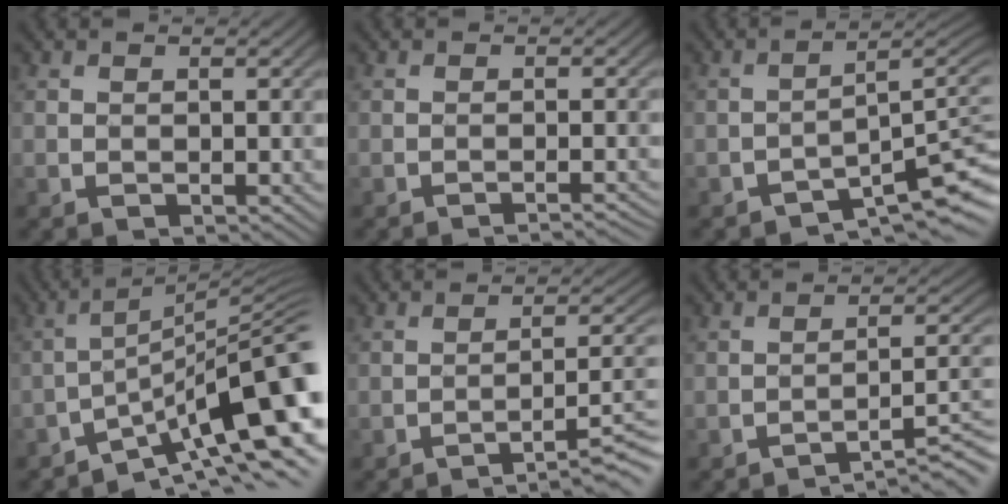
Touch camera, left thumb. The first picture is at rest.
{"total": 2.4, "force": [-1.9, 0.3, 1.5], "torque": [-0.010, 0.009, -0.036]}
{"total": 6.6, "force": [-4.3, 1.3, 4.8], "torque": [-0.063, 0.004, -0.069]}
{"total": 13.8, "force": [-6.1, 3.1, 12.0], "torque": [-0.192, 0.007, -0.100]}
{"total": 6.6, "force": [-3.8, 1.2, 5.3], "torque": [-0.074, 0.013, -0.058]}
{"total": 6.5, "force": [-4.3, 1.1, 4.7], "torque": [-0.065, 0.016, -0.069]}